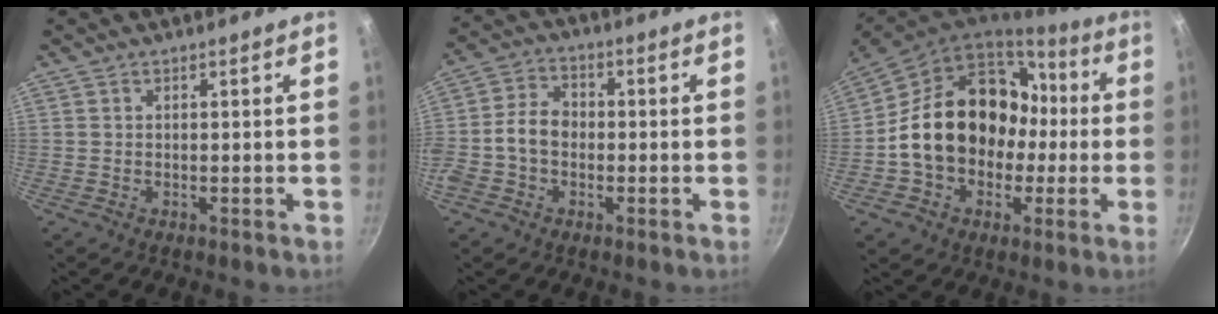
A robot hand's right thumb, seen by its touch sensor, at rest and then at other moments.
{"total": 7.6, "force": [-1.3, 5.8, 4.8], "torque": [-0.074, 0.028, -0.038]}
{"total": 22.3, "force": [-0.4, 17.3, 14.0], "torque": [-0.210, 0.060, 0.004]}